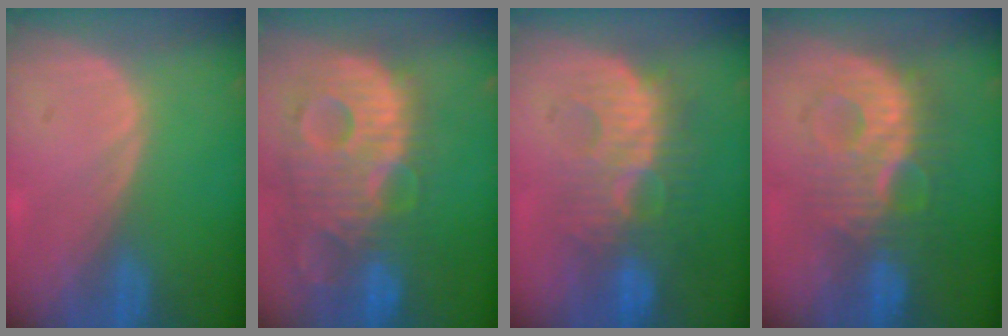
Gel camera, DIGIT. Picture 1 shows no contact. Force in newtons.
{"total": 13.9, "press": 11.9, "slide": 7.2}
{"total": 9.3, "press": 9.1, "slide": 1.9}
{"total": 9.4, "press": 9.3, "slide": 1.6}